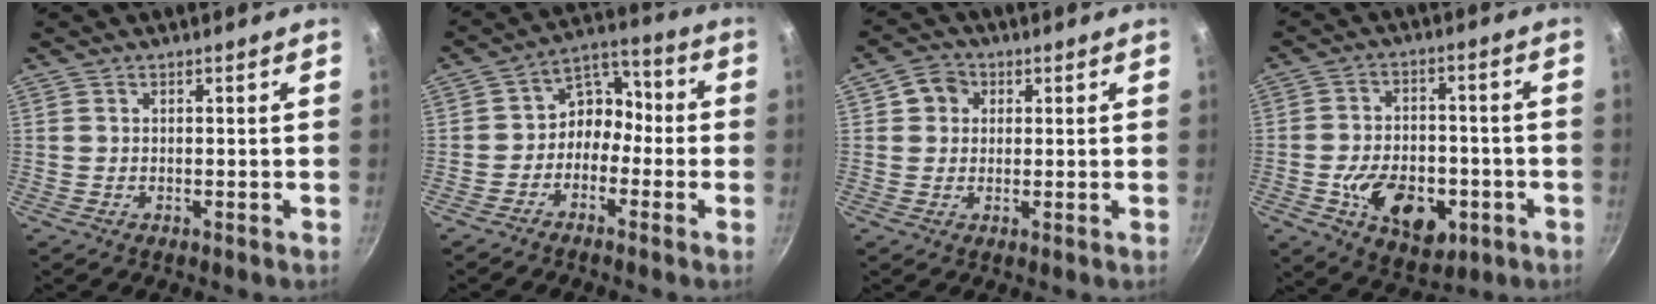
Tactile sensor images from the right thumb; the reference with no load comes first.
{"total": 7.9, "force": [-2.3, 6.3, 4.1], "torque": [-0.023, 0.051, -0.060]}
{"total": 4.6, "force": [1.2, 4.1, 1.7], "torque": [0.000, 0.004, 0.012]}
{"total": 14.6, "force": [-4.8, 9.3, 10.2], "torque": [-0.130, 0.017, -0.065]}